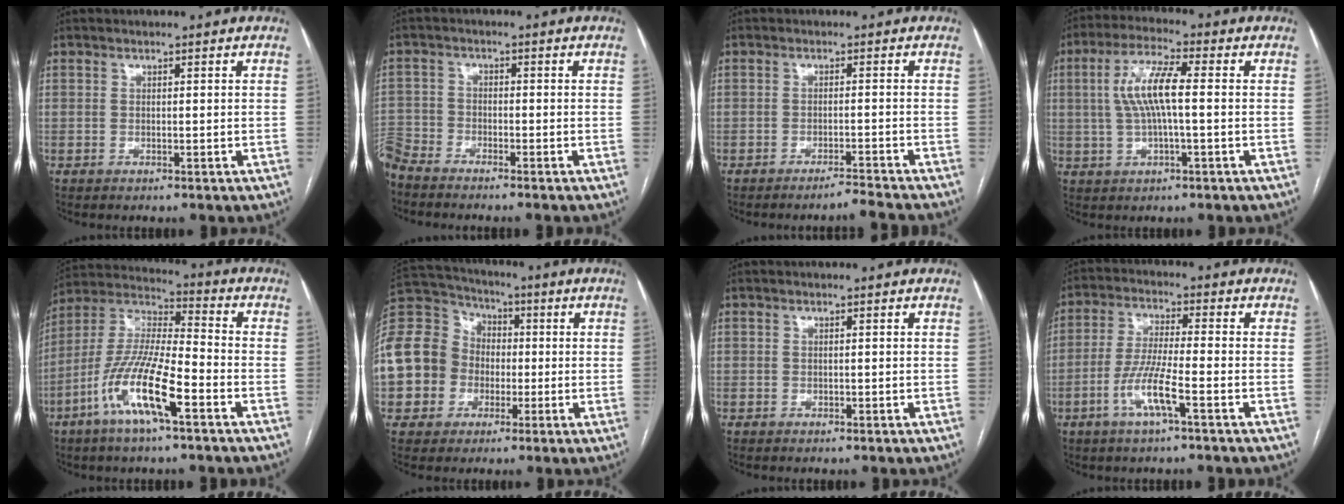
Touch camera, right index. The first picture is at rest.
{"total": 7.1, "force": [-6.6, 2.0, 1.6], "torque": [-0.036, -0.004, -0.129]}
{"total": 3.2, "force": [-3.0, -1.2, 0.2], "torque": [-0.004, -0.014, -0.048]}
{"total": 8.4, "force": [0.6, 1.7, 8.2], "torque": [-0.169, 0.016, 0.011]}
{"total": 14.5, "force": [-6.7, 2.4, 12.7], "torque": [-0.263, -0.005, -0.128]}
{"total": 16.3, "force": [-2.8, 14.6, 6.7], "torque": [-0.191, 0.049, -0.040]}
{"total": 0.0}
{"total": 7.8, "force": [-3.5, 0.4, 6.9], "torque": [-0.143, -0.002, -0.069]}